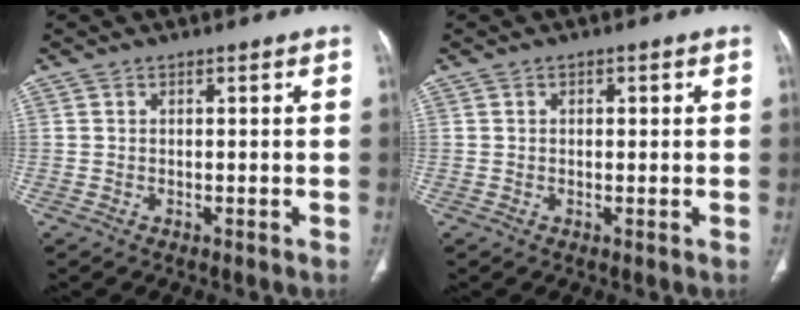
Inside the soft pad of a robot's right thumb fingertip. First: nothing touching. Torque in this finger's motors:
{"motor_torque": [-0.08, -0.17, -0.32, 0.20, 0.08]}